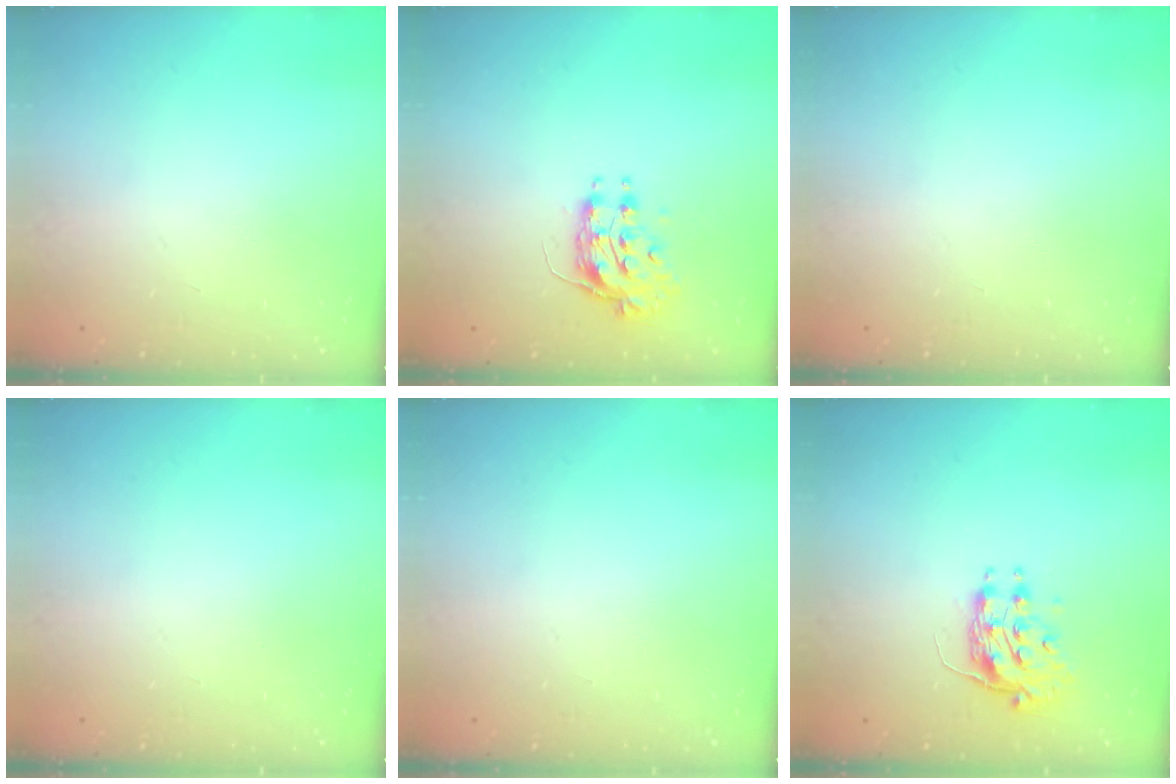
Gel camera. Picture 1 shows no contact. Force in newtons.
{"total": 8.3, "press": 8.3, "slide": 0.2}
{"total": 0.0}
{"total": 0.0}
{"total": 0.0}
{"total": 8.8, "press": 8.8, "slide": 0.0}